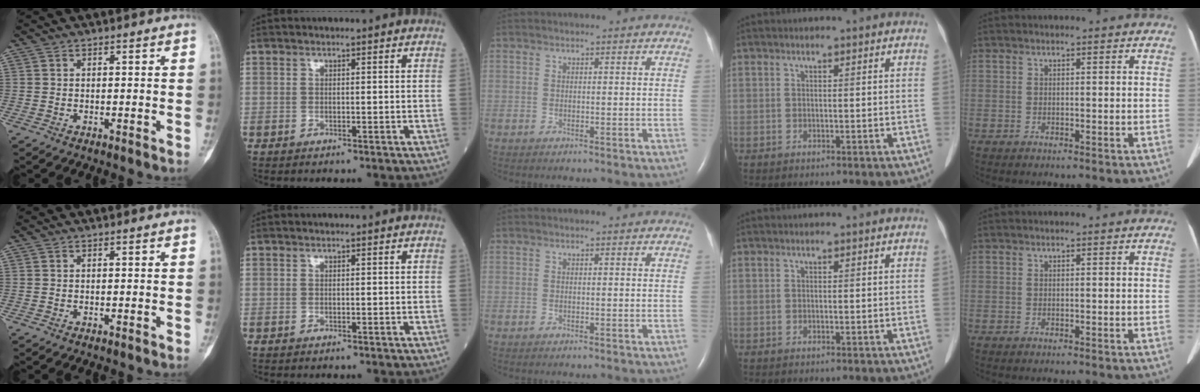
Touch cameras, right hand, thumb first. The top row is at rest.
{}